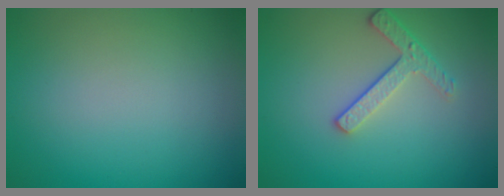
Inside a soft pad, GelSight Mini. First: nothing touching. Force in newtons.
{"total": 2.6, "press": 2.2, "slide": 1.3}